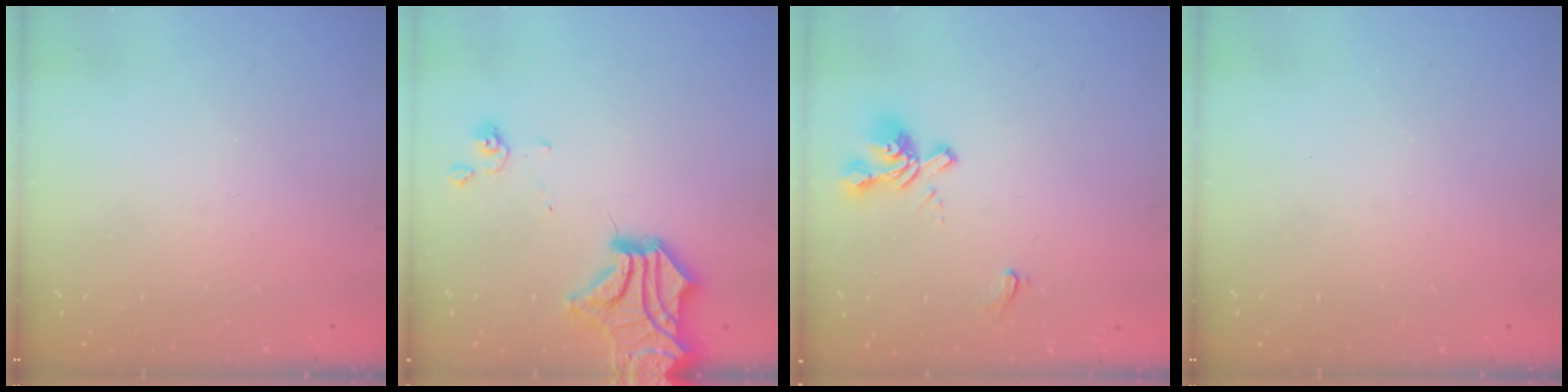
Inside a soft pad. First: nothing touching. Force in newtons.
{"total": 11.1, "press": 10.8, "slide": 2.9}
{"total": 1.4, "press": 0.8, "slide": 1.2}
{"total": 0.0}